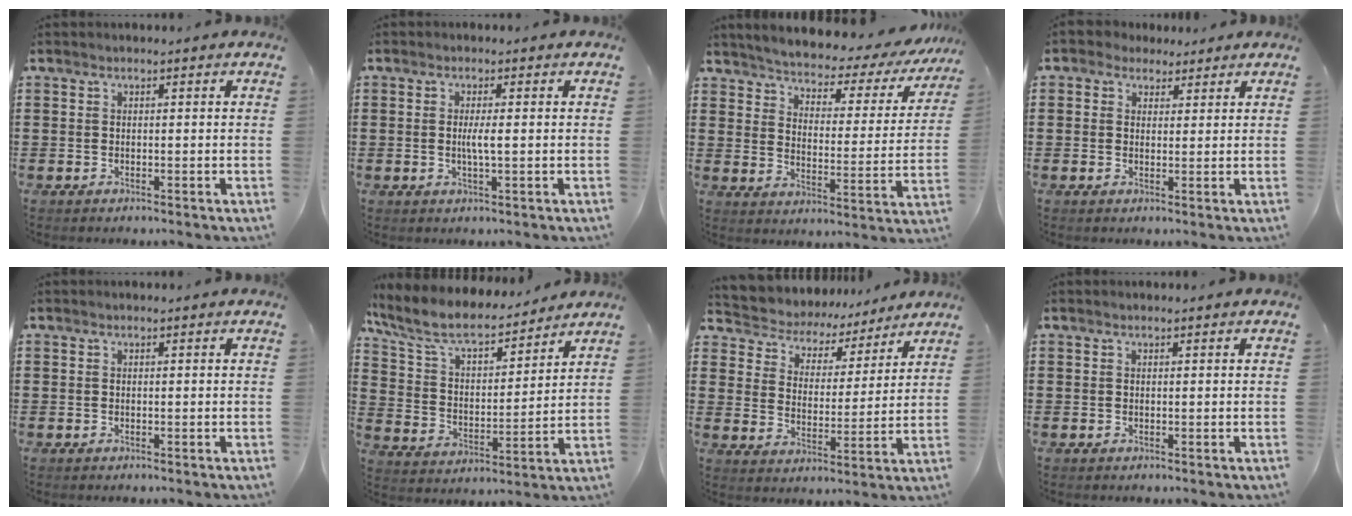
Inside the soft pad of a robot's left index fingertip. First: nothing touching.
{"total": 2.6, "force": [-0.1, 0.3, 2.6], "torque": [-0.048, -0.004, -0.002]}
{"total": 2.9, "force": [2.8, 0.5, 0.6], "torque": [-0.034, -0.032, 0.036]}
{"total": 2.4, "force": [1.6, 1.7, 0.3], "torque": [-0.015, 0.011, 0.030]}
{"total": 0.0}
{"total": 8.1, "force": [7.1, 2.0, 3.5], "torque": [-0.099, -0.041, 0.121]}
{"total": 4.7, "force": [4.4, 1.5, -0.1], "torque": [-0.030, -0.035, 0.072]}
{"total": 0.0}